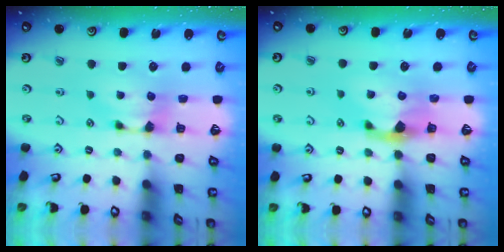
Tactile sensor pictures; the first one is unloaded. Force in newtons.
{"total": 2.3, "press": 1.9, "slide": 1.2}